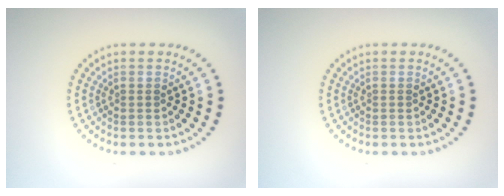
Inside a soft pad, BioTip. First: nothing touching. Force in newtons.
{"total": 0.0}